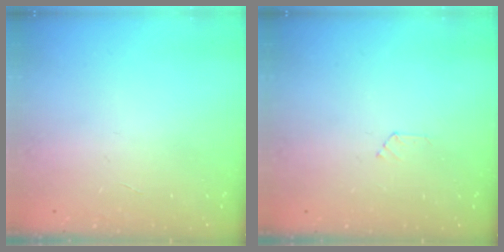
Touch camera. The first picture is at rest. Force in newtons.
{"total": 3.0, "press": 3.0, "slide": 0.4}